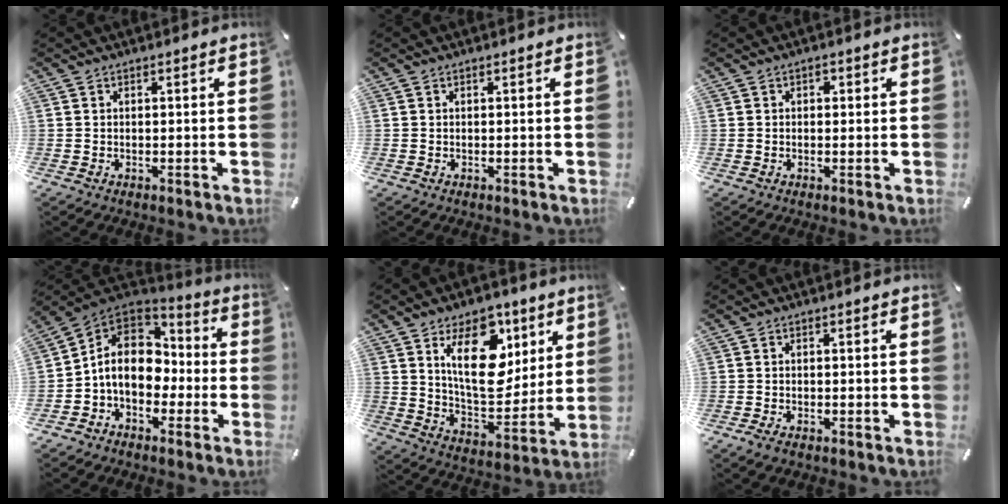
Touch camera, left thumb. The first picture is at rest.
{"total": 0.0}
{"total": 0.9, "force": [0.2, 0.8, 0.5], "torque": [-0.002, 0.001, 0.000]}
{"total": 12.0, "force": [-1.0, 9.5, 7.2], "torque": [-0.145, 0.007, -0.019]}
{"total": 19.3, "force": [8.0, 11.1, 13.6], "torque": [-0.212, -0.030, 0.134]}
{"total": 1.4, "force": [-0.7, 0.7, 1.0], "torque": [-0.020, 0.000, -0.014]}